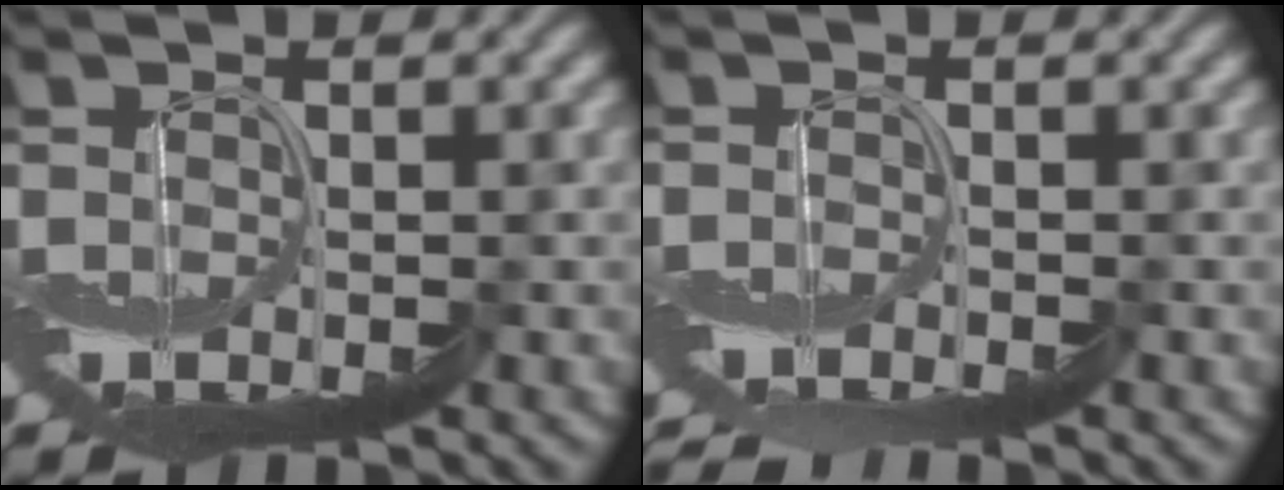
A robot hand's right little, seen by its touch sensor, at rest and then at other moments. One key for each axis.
{"total": 3.0, "fx": -2.9, "fy": 0.1, "fz": 0.9, "tx": -0.019, "ty": -0.006, "tz": -0.055}